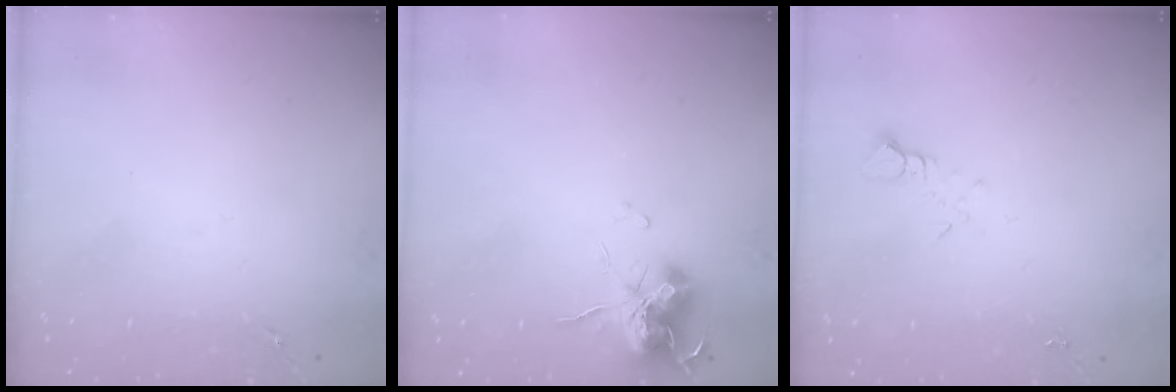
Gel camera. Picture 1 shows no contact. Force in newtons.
{"total": 12.6, "press": 12.5, "slide": 1.4}
{"total": 2.7, "press": 2.7, "slide": 0.2}